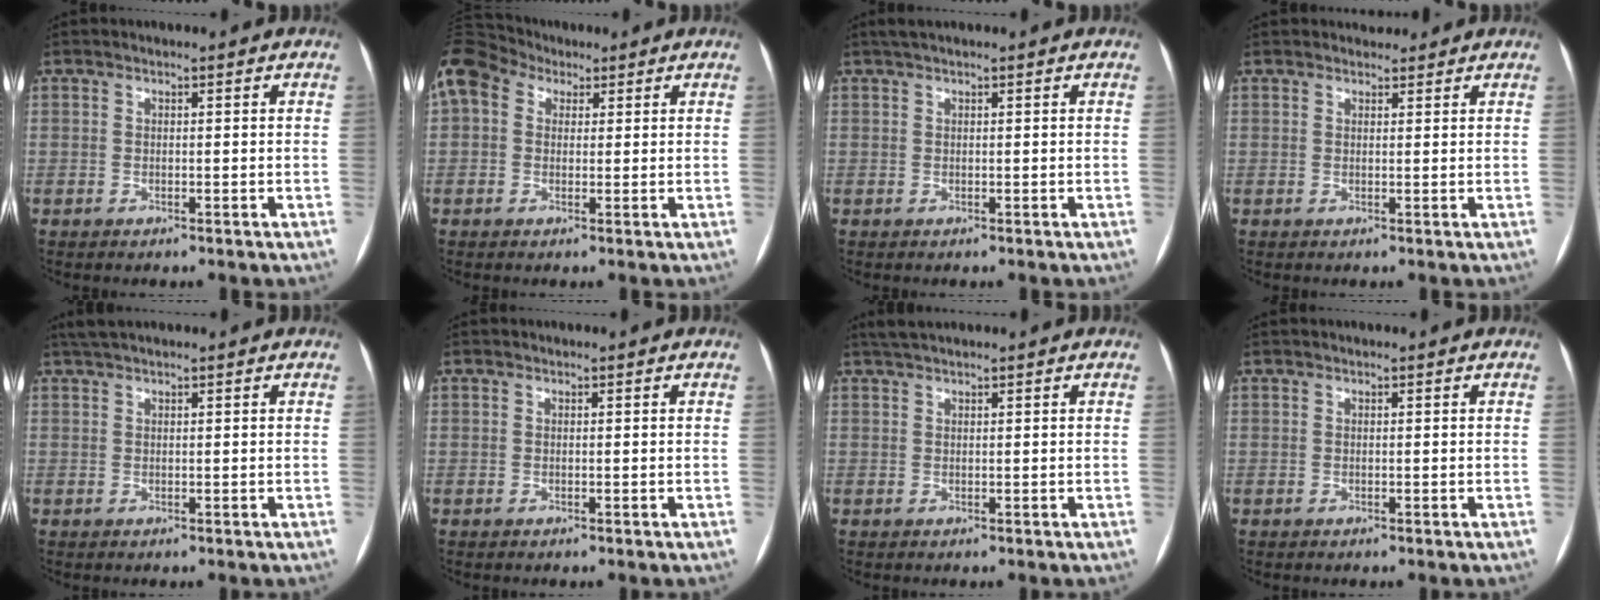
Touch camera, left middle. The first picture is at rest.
{"total": 13.5, "force": [6.4, 9.8, 6.8], "torque": [-0.184, 0.075, 0.120]}
{"total": 1.6, "force": [1.3, 0.0, 1.0], "torque": [-0.018, 0.021, 0.024]}
{"total": 2.1, "force": [1.8, 0.9, 0.1], "torque": [0.002, 0.010, 0.025]}
{"total": 2.4, "force": [2.1, 0.1, 1.3], "torque": [-0.024, 0.024, 0.040]}
{"total": 0.0}
{"total": 2.3, "force": [2.1, 0.1, 1.1], "torque": [-0.020, 0.020, 0.040]}
{"total": 0.0}